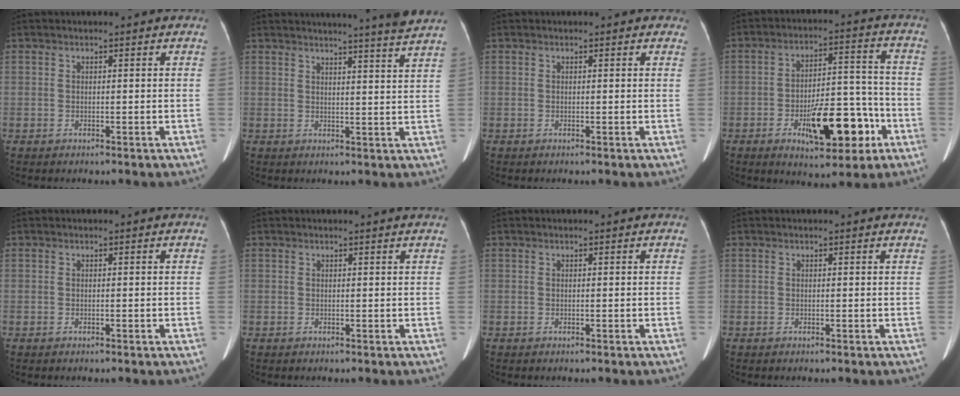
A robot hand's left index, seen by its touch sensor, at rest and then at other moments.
{"total": 8.1, "force": [7.4, -1.5, 2.8], "torque": [-0.038, -0.015, 0.075]}
{"total": 0.6, "force": [0.5, 0.3, 0.1], "torque": [-0.001, 0.000, -0.005]}
{"total": 13.1, "force": [-5.7, 4.7, 10.8], "torque": [-0.163, 0.019, -0.078]}
{"total": 0.0}
{"total": 1.3, "force": [1.2, -0.3, 0.3], "torque": [-0.015, -0.004, 0.014]}
{"total": 0.0}
{"total": 0.9, "force": [0.8, 0.0, 0.2], "torque": [-0.011, 0.000, 0.003]}